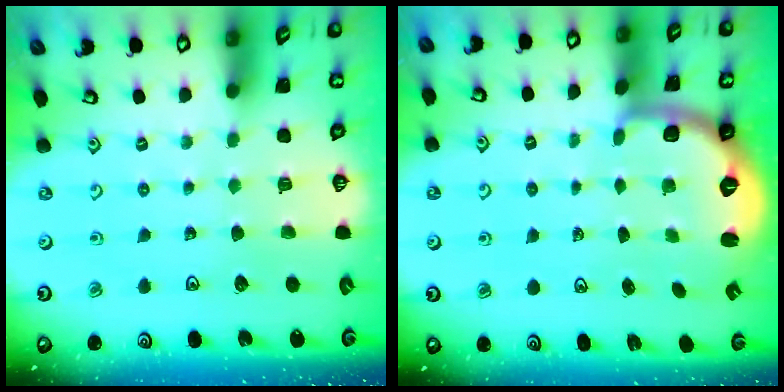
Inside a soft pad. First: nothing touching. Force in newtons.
{"total": 2.5, "press": 2.0, "slide": 1.6}